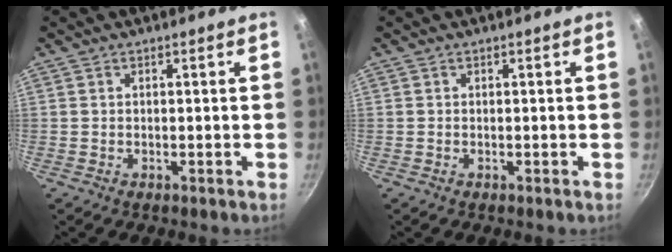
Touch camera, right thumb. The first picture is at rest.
{"total": 0.0}